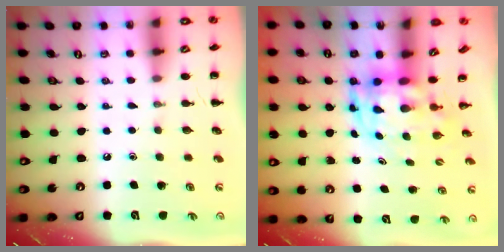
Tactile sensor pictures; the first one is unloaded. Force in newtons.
{"total": 3.4, "press": 3.3, "slide": 0.9}